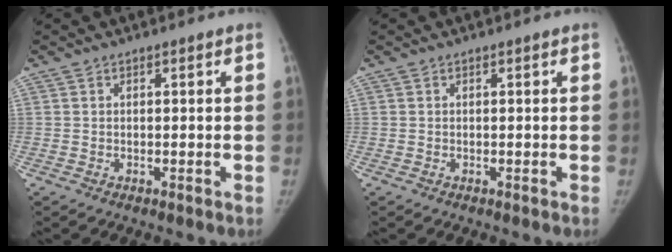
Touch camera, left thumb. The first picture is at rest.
{"total": 0.0}